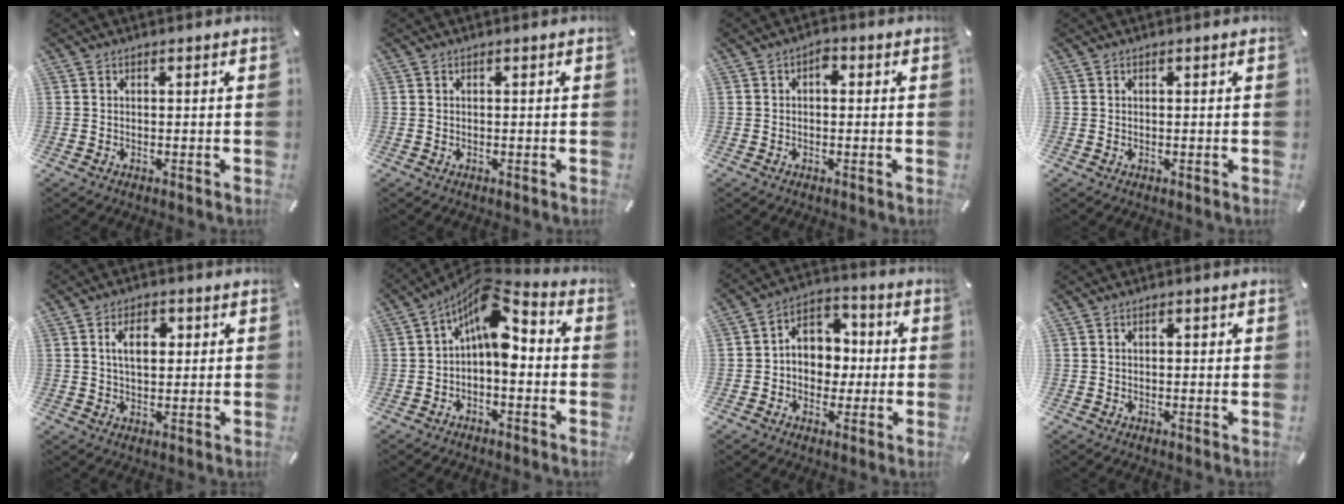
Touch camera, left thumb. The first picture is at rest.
{"total": 0.0}
{"total": 2.4, "force": [0.0, 1.5, 1.9], "torque": [-0.031, 0.008, -0.005]}
{"total": 0.0}
{"total": 6.2, "force": [1.5, 4.0, 4.5], "torque": [-0.074, 0.003, 0.020]}
{"total": 10.8, "force": [2.2, 5.5, 9.0], "torque": [-0.142, -0.029, 0.037]}
{"total": 8.4, "force": [-1.0, 7.5, 3.5], "torque": [-0.051, 0.013, -0.018]}
{"total": 0.8, "force": [0.2, 0.6, 0.5], "torque": [-0.009, 0.006, 0.002]}